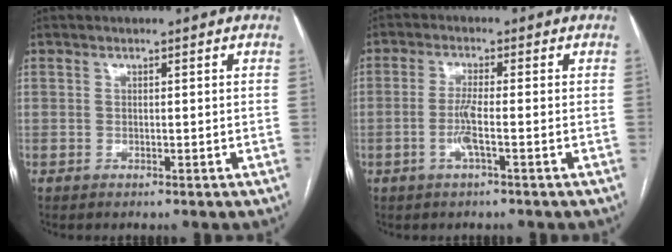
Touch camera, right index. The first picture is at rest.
{"total": 3.6, "force": [-1.1, -0.1, 3.4], "torque": [-0.071, -0.004, -0.024]}